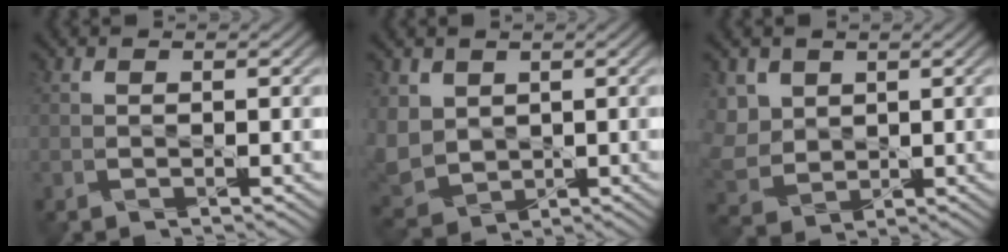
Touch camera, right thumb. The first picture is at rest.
{"total": 5.4, "force": [0.9, 4.5, 3.0], "torque": [-0.104, -0.014, 0.020]}
{"total": 4.1, "force": [1.7, 3.4, 1.3], "torque": [-0.052, -0.010, 0.041]}